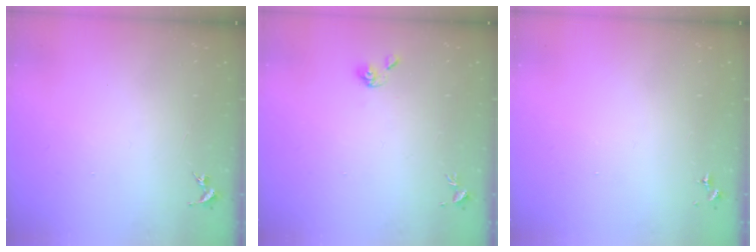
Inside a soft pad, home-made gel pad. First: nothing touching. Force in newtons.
{"total": 5.2, "press": 5.1, "slide": 0.7}
{"total": 0.0}